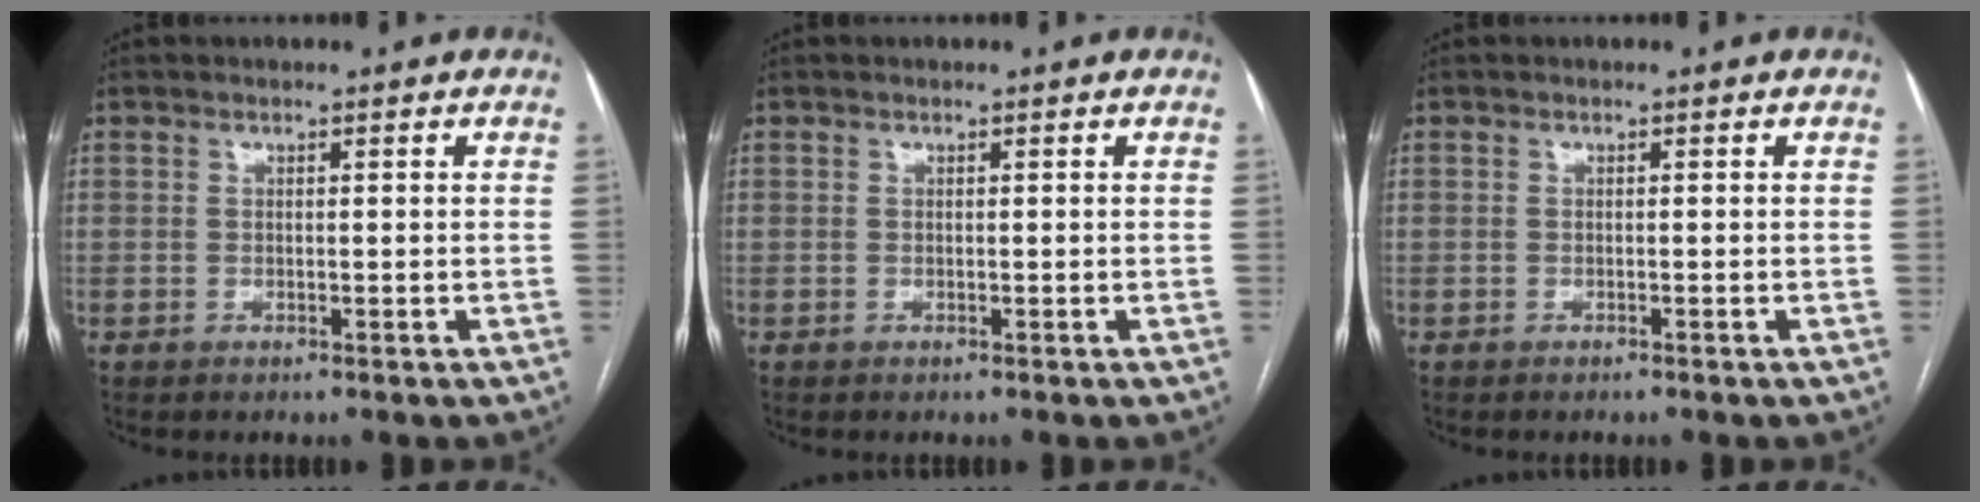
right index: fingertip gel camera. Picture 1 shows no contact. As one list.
[{"total": 0.0}, {"total": 0.0}]